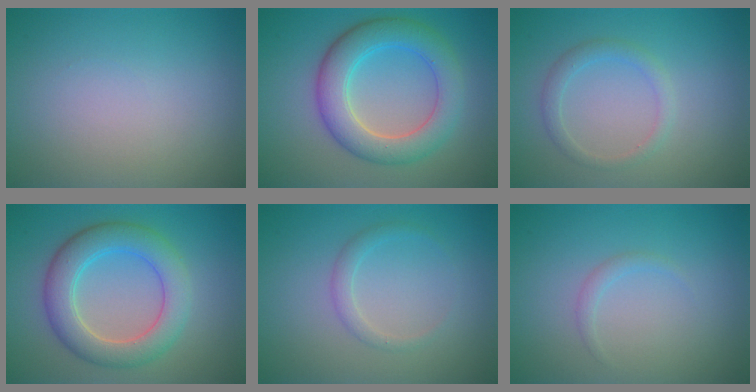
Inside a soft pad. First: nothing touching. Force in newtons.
{"total": 6.1, "press": 6.1, "slide": 0.4}
{"total": 1.7, "press": 1.7, "slide": 0.2}
{"total": 5.8, "press": 5.8, "slide": 0.1}
{"total": 1.4, "press": 1.4, "slide": 0.2}
{"total": 0.8, "press": 0.8, "slide": 0.1}